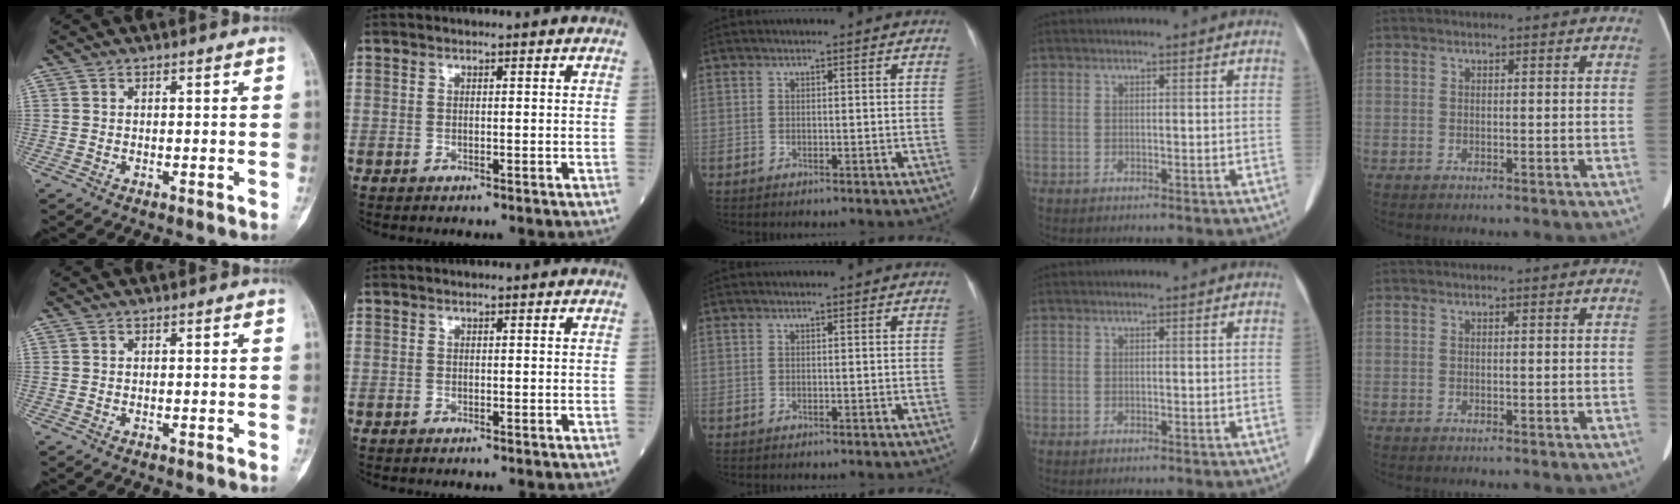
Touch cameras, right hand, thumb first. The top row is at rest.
{}